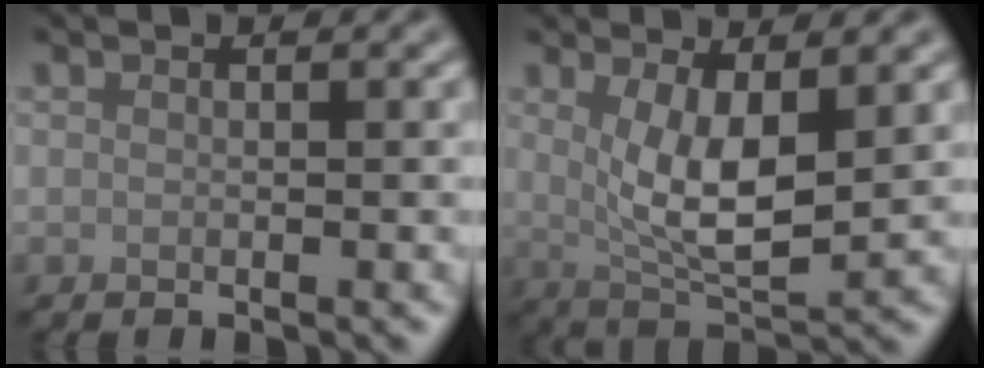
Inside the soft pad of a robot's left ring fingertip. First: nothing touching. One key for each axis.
{"total": 5.8, "fx": 1.0, "fy": 2.0, "fz": 5.3, "tx": -0.105, "ty": -0.014, "tz": 0.026}